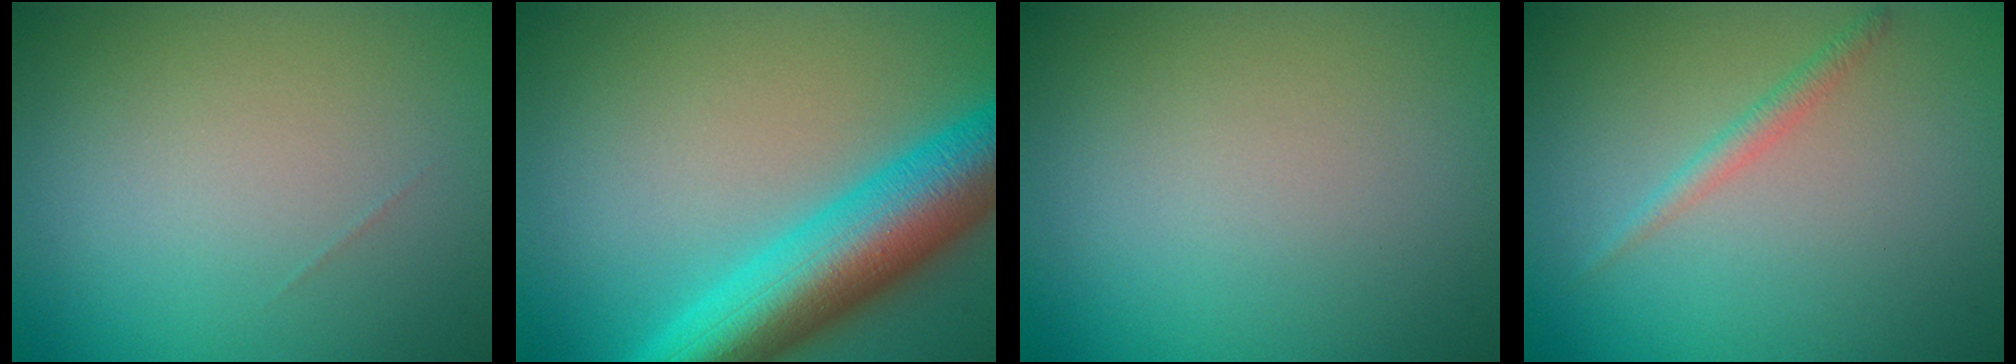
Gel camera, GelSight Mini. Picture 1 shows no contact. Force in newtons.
{"total": 10.9, "press": 10.8, "slide": 0.3}
{"total": 0.0}
{"total": 1.2, "press": 1.2, "slide": 0.0}